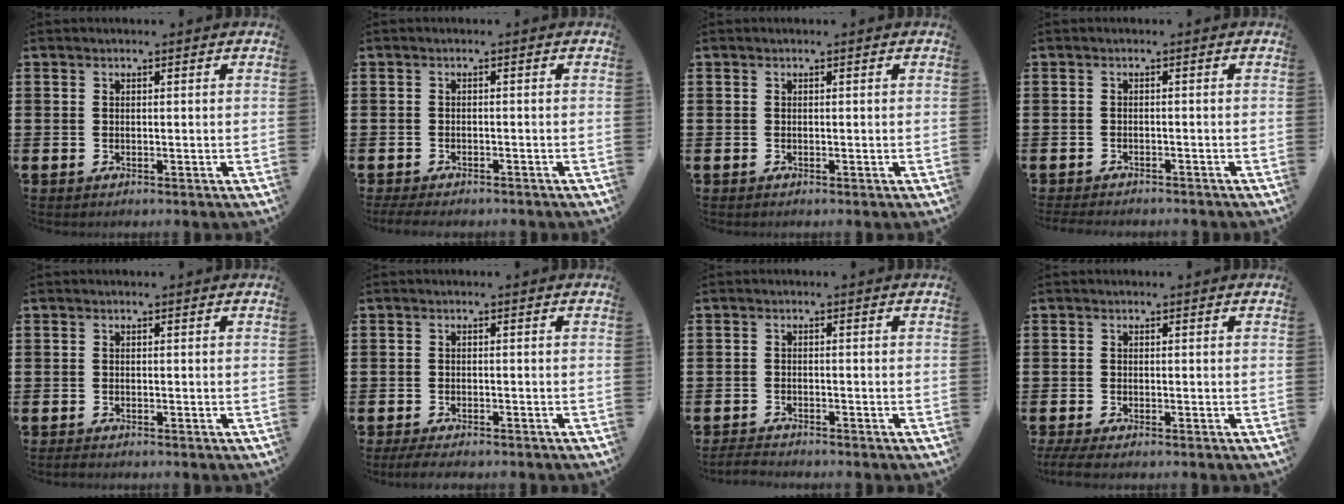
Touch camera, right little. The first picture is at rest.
{"total": 1.2, "force": [-1.1, 0.2, 0.4], "torque": [-0.010, 0.000, -0.022]}
{"total": 0.0}
{"total": 1.1, "force": [-1.1, 0.0, 0.0], "torque": [-0.003, 0.000, -0.023]}
{"total": 0.5, "force": [-0.4, 0.1, 0.3], "torque": [-0.007, -0.001, -0.009]}
{"total": 1.5, "force": [-1.2, 0.2, 0.7], "torque": [-0.014, 0.002, -0.025]}
{"total": 1.4, "force": [-1.4, 0.0, 0.2], "torque": [-0.006, 0.003, -0.029]}
{"total": 1.2, "force": [-0.7, 0.1, 0.9], "torque": [-0.015, -0.003, -0.012]}